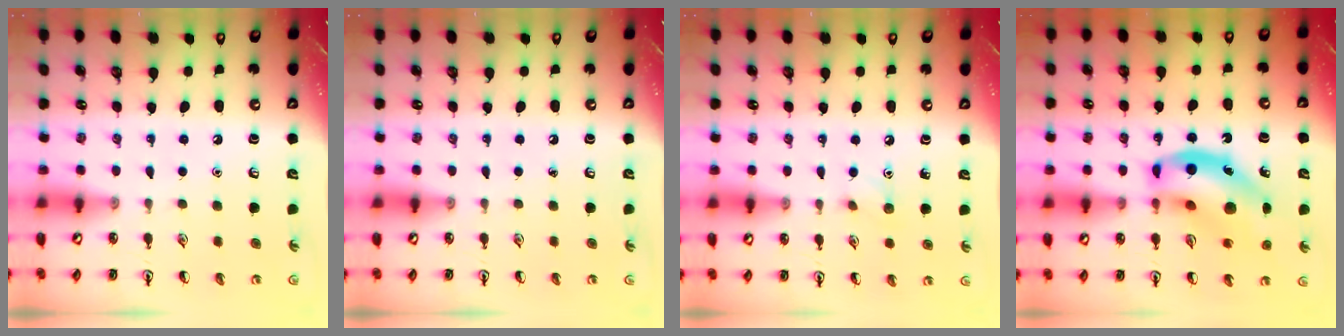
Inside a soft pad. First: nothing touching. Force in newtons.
{"total": 0.0}
{"total": 5.5, "press": 5.2, "slide": 1.8}
{"total": 17.3, "press": 16.7, "slide": 4.8}